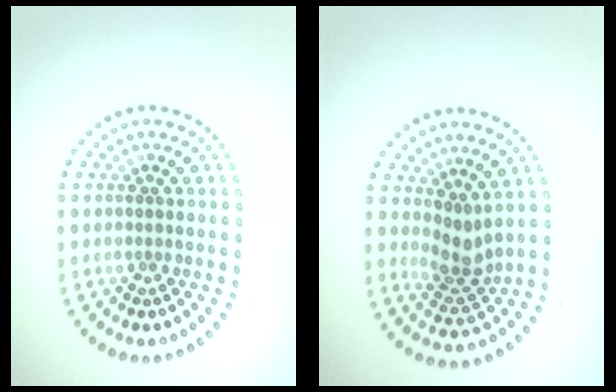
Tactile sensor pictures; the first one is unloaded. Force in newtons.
{"total": 2.7, "press": 2.0, "slide": 1.7}